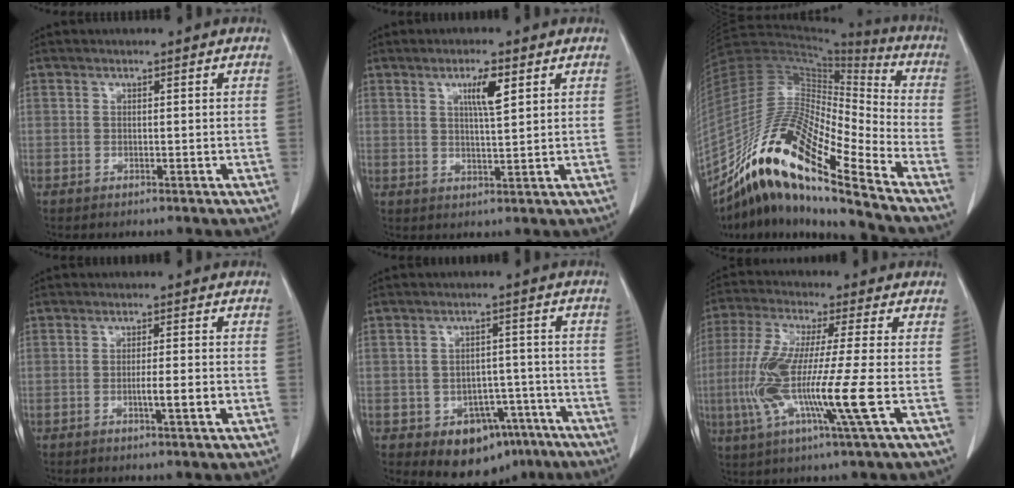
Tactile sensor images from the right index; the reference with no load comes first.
{"total": 4.6, "force": [2.1, 0.4, 4.1], "torque": [-0.070, -0.001, 0.036]}
{"total": 22.0, "force": [-15.7, 2.1, 15.4], "torque": [-0.314, -0.006, -0.290]}
{"total": 4.0, "force": [-1.2, 0.1, 3.9], "torque": [-0.062, -0.004, -0.017]}
{"total": 9.9, "force": [-5.8, 6.9, 4.2], "torque": [-0.035, 0.027, -0.071]}
{"total": 14.4, "force": [-3.0, -0.2, 14.1], "torque": [-0.295, -0.024, -0.067]}